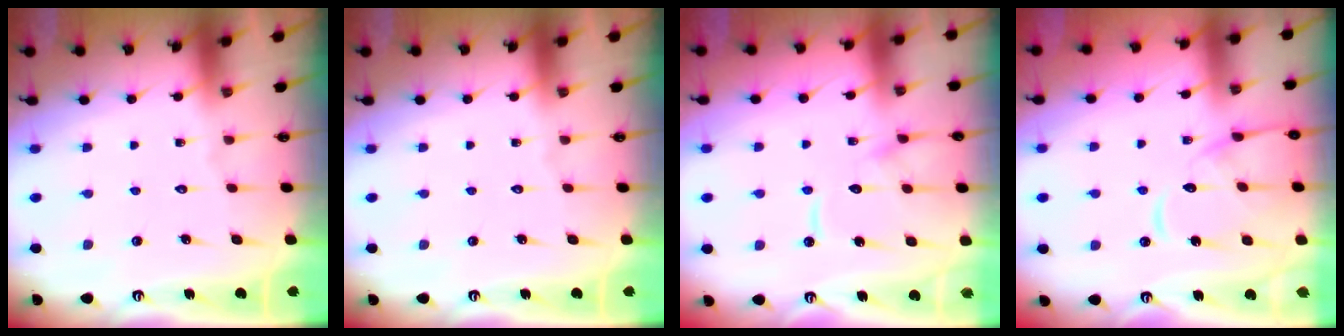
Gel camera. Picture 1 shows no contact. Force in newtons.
{"total": 0.0}
{"total": 11.4, "press": 11.3, "slide": 1.2}
{"total": 12.3, "press": 12.2, "slide": 1.4}